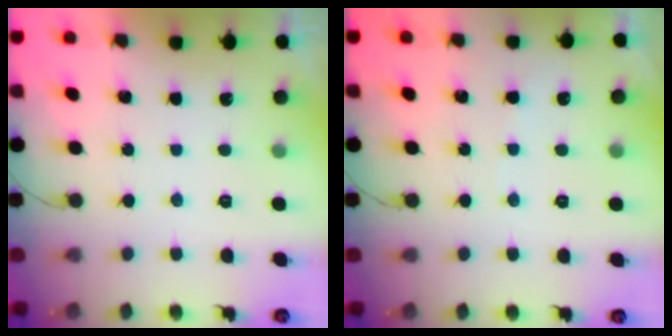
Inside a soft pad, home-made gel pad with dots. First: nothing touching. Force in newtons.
{"total": 2.7, "press": 2.6, "slide": 0.4}